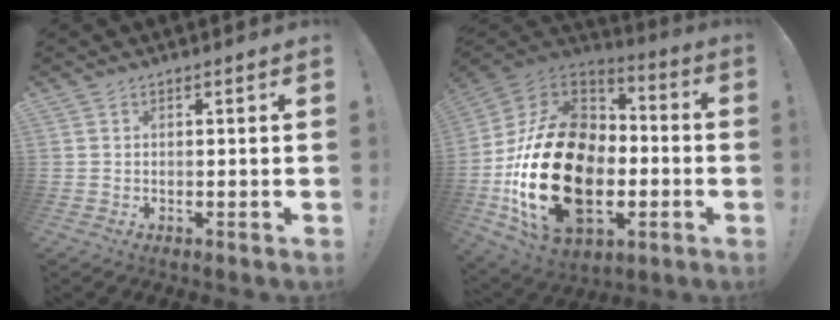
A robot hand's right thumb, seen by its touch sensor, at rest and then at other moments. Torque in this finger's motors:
{"motor_torque": [2.32, 2.68, 2.21, -0.56, 1.05]}